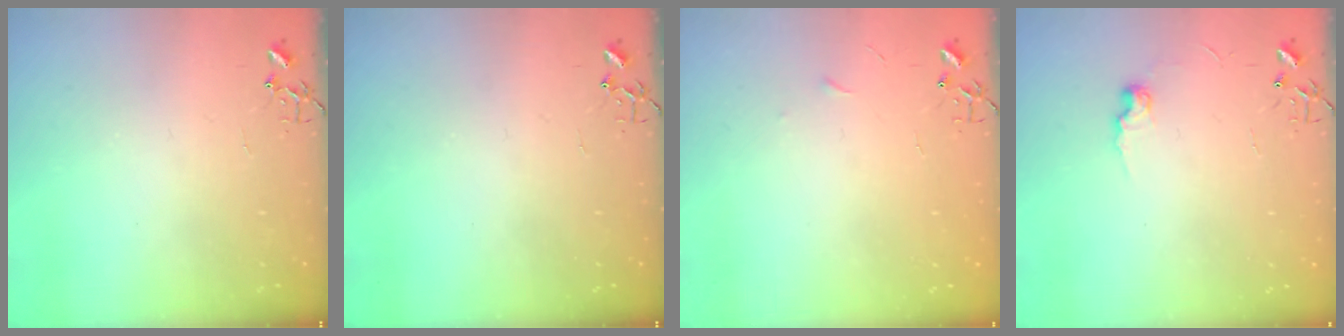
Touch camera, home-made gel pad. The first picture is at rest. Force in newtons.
{"total": 0.0}
{"total": 3.5, "press": 3.4, "slide": 0.4}
{"total": 6.5, "press": 6.4, "slide": 0.8}